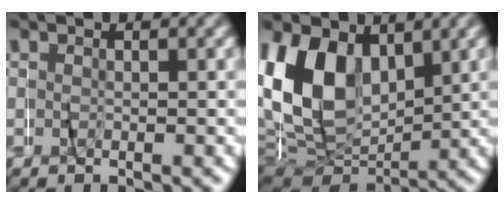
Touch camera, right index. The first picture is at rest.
{"total": 11.9, "force": [2.2, 9.0, 7.4], "torque": [-0.144, 0.003, 0.039]}